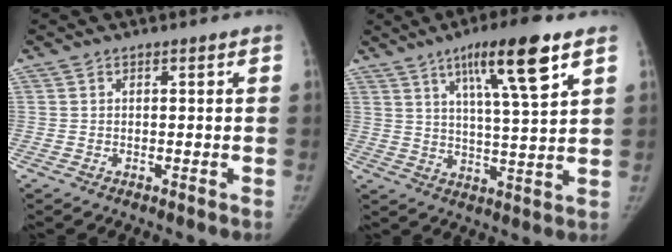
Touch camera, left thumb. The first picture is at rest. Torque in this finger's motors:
{"motor_torque": [0.07, 0.09, 1.00, -0.73, 0.38]}